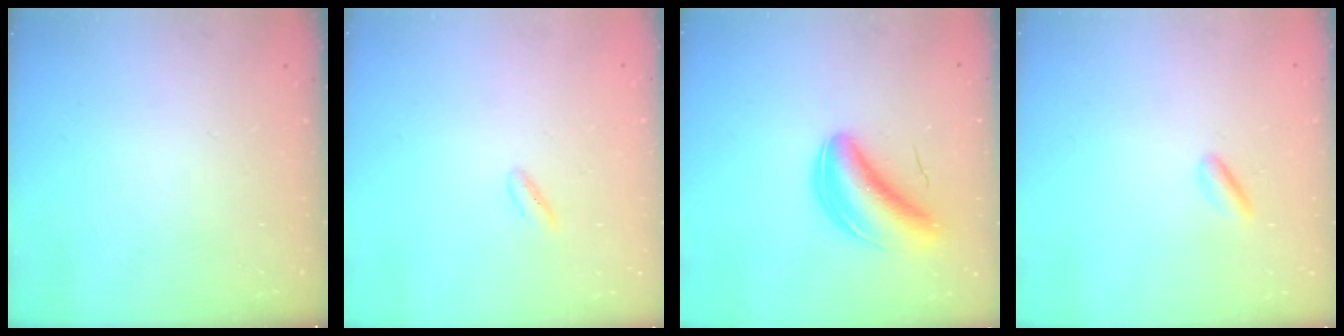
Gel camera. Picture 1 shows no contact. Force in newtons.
{"total": 1.8, "press": 1.6, "slide": 0.8}
{"total": 7.5, "press": 7.2, "slide": 2.2}
{"total": 2.4, "press": 2.4, "slide": 0.5}